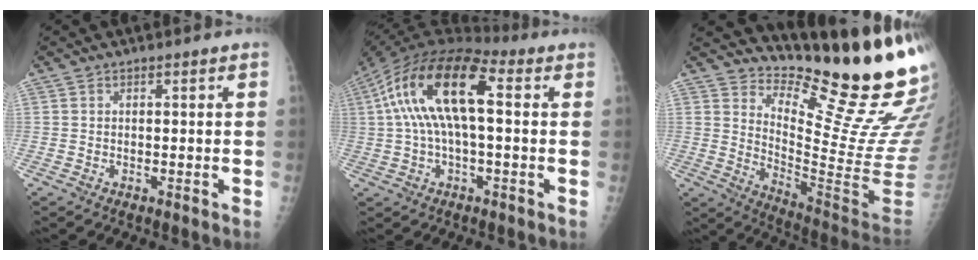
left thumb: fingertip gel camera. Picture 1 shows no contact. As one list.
[{"total": 16.4, "force": [2.5, 7.0, 14.6], "torque": [-0.285, 0.048, 0.036]}, {"total": 19.4, "force": [16.0, 0.7, 10.9], "torque": [-0.146, -0.187, 0.236]}]